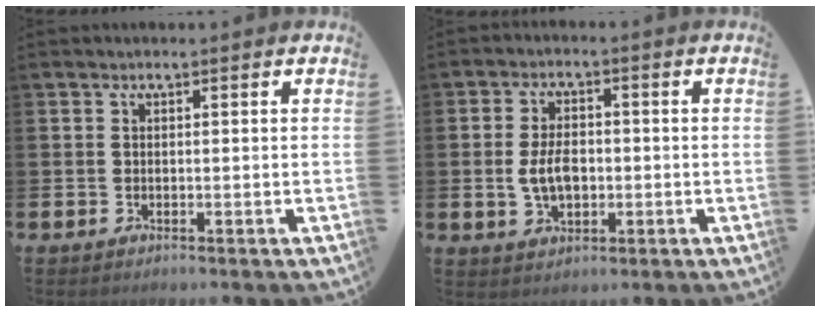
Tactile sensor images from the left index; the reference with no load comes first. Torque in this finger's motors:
{"motor_torque": [1.26, 0.08, 0.20, 0.15]}